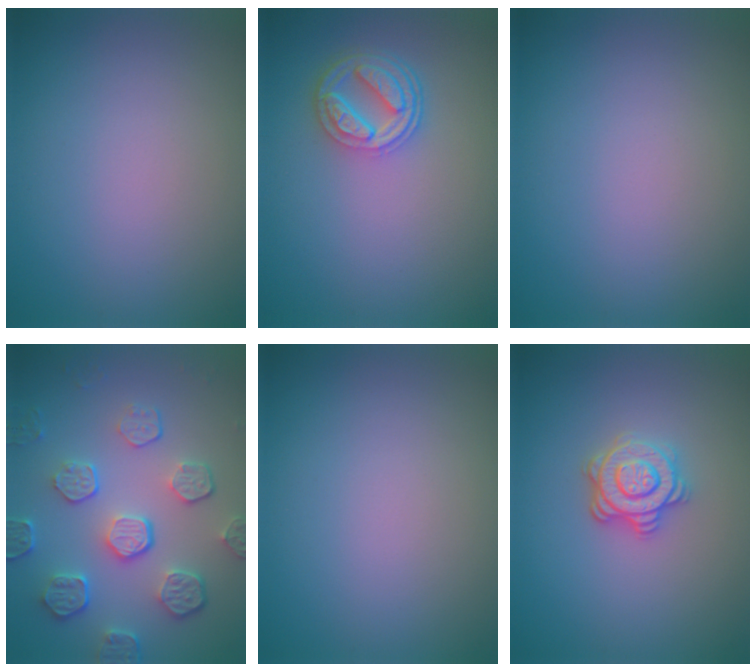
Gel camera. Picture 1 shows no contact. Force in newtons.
{"total": 4.5, "press": 3.5, "slide": 2.9}
{"total": 0.0}
{"total": 5.6, "press": 4.2, "slide": 3.7}
{"total": 0.0}
{"total": 3.5, "press": 3.0, "slide": 1.9}